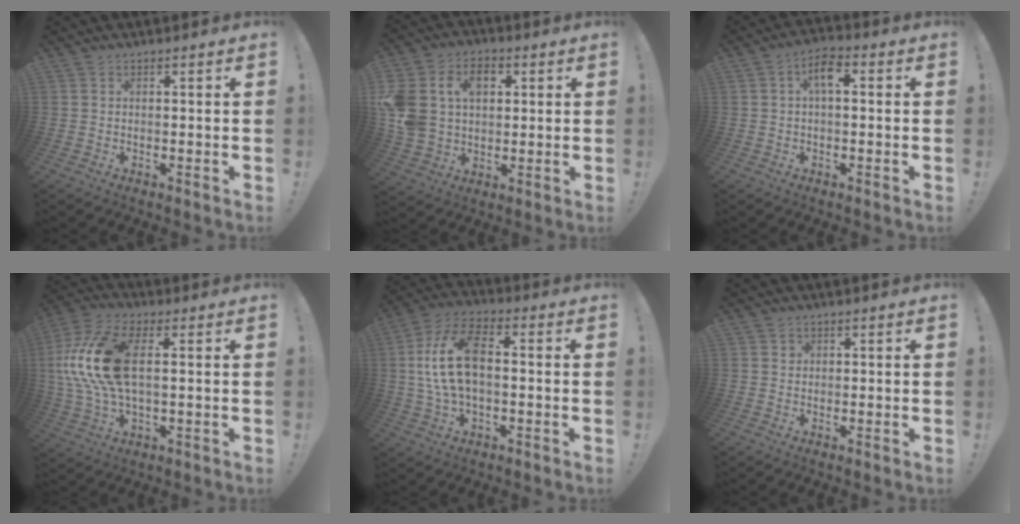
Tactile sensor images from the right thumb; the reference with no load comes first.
{"total": 15.9, "force": [4.3, 12.2, 9.2], "torque": [-0.171, -0.008, 0.082]}
{"total": 6.3, "force": [0.9, 2.9, 5.5], "torque": [-0.086, 0.009, 0.013]}
{"total": 19.7, "force": [2.5, 9.8, 16.9], "torque": [-0.339, -0.001, 0.048]}
{"total": 14.9, "force": [1.0, 8.2, 12.5], "torque": [-0.236, 0.008, 0.017]}
{"total": 1.1, "force": [0.5, 1.0, 0.1], "torque": [0.002, 0.000, 0.007]}